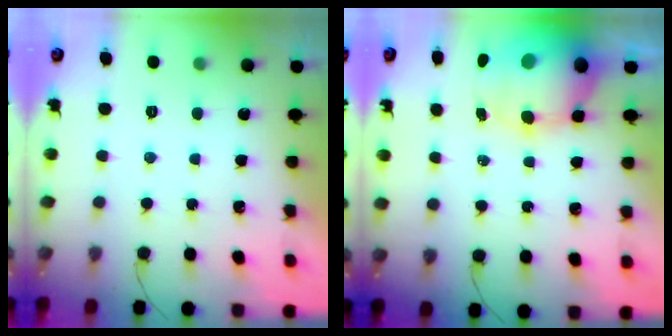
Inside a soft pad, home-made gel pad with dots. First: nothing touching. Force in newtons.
{"total": 13.3, "press": 12.9, "slide": 3.0}